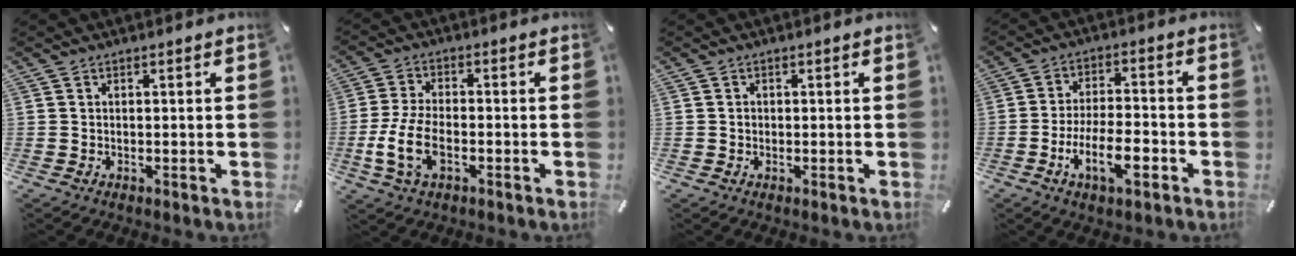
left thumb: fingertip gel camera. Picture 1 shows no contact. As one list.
[{"total": 8.8, "force": [-3.0, 4.8, 6.7], "torque": [-0.150, 0.001, -0.054]}, {"total": 0.6, "force": [-0.1, 0.5, 0.2], "torque": [-0.004, 0.003, -0.003]}, {"total": 11.5, "force": [-4.8, 4.3, 9.5], "torque": [-0.184, 0.009, -0.088]}]